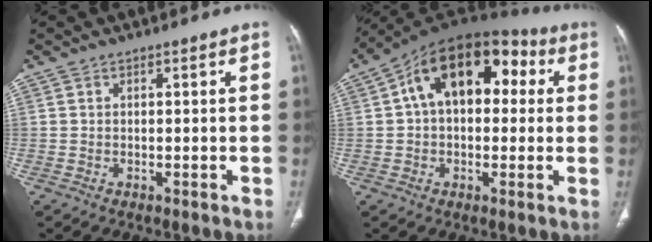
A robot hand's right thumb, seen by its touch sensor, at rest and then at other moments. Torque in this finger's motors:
{"motor_torque": [-0.02, 1.27, 0.49, -0.01, 0.35]}